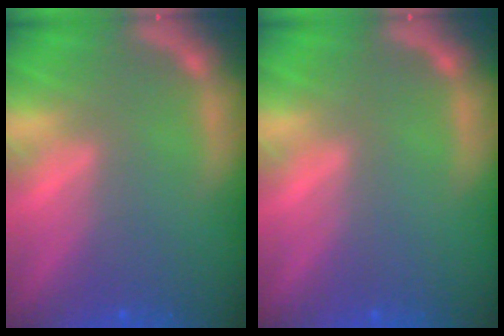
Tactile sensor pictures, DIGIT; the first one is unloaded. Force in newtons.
{"total": 0.0}